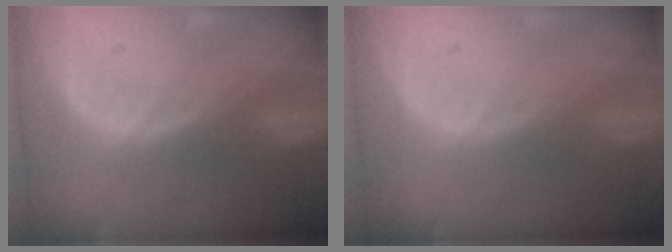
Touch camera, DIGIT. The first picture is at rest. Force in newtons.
{"total": 0.0}